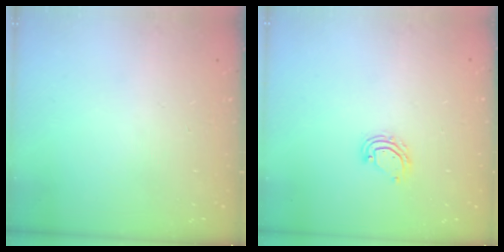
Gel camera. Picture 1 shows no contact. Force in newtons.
{"total": 5.2, "press": 5.2, "slide": 0.4}